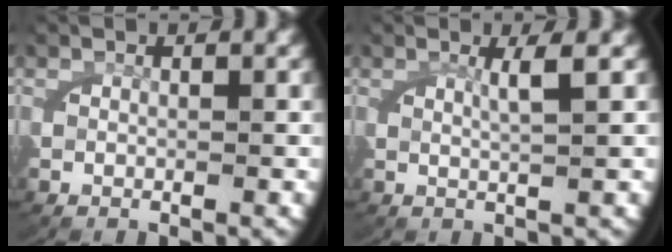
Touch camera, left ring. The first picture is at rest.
{"total": 2.2, "force": [1.0, -0.5, 1.9], "torque": [-0.039, -0.003, 0.022]}